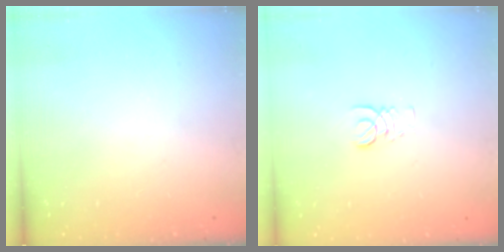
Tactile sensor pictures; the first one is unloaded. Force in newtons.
{"total": 3.4, "press": 3.4, "slide": 0.3}